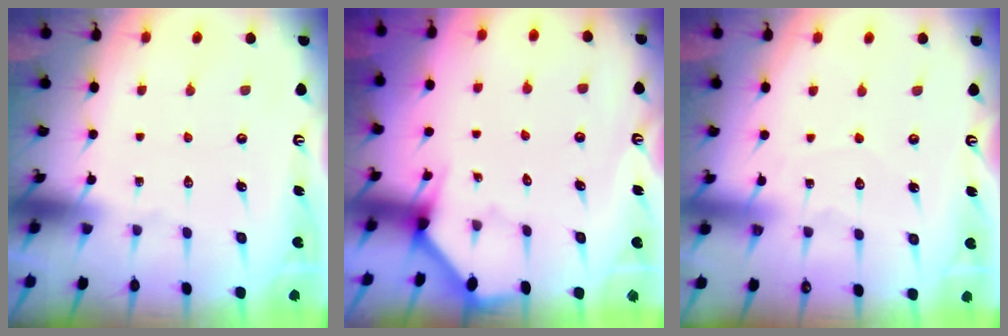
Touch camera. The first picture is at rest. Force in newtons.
{"total": 1.9, "press": 1.9, "slide": 0.1}
{"total": 5.3, "press": 5.3, "slide": 0.4}